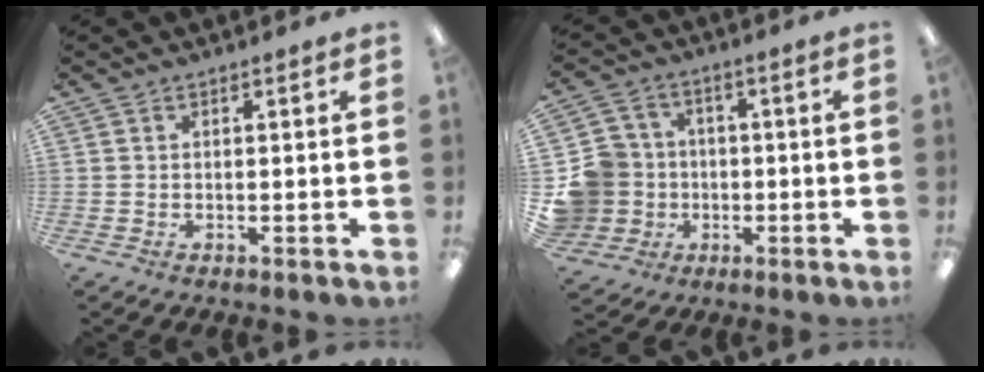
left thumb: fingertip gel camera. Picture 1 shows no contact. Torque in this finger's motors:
{"motor_torque": [-0.22, 0.75, -0.29, 0.28, 0.05]}